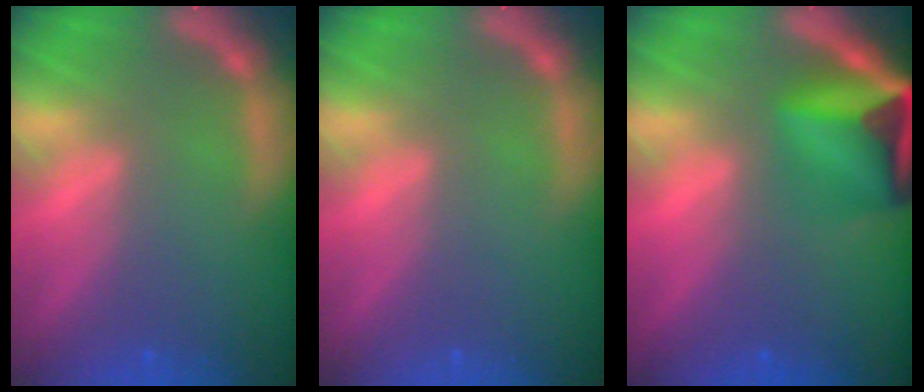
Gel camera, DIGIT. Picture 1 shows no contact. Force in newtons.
{"total": 0.0}
{"total": 9.0}